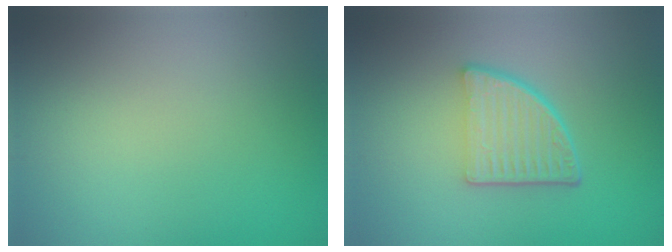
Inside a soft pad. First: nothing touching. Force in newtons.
{"total": 5.6, "press": 3.8, "slide": 4.1}